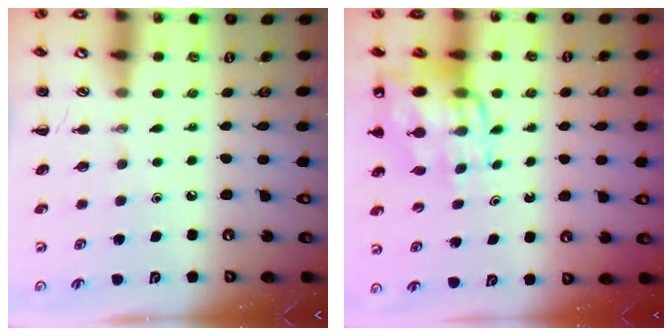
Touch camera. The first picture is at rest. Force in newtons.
{"total": 13.0, "press": 12.7, "slide": 3.0}